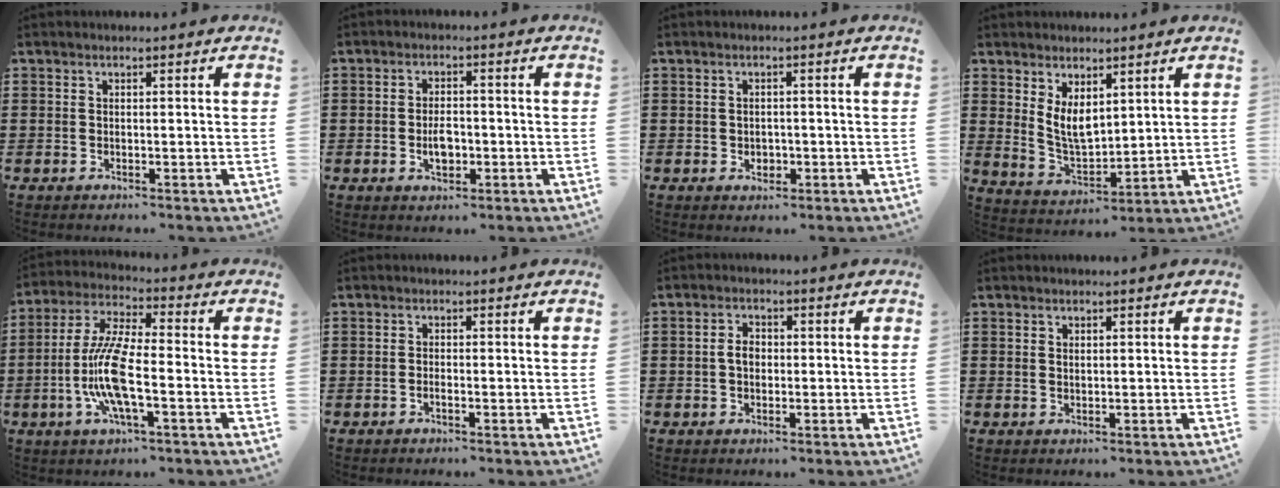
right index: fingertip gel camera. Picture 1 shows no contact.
{"total": 3.8, "force": [-0.8, 2.1, 3.1], "torque": [-0.049, -0.002, -0.015]}
{"total": 1.4, "force": [-0.3, 1.2, 0.7], "torque": [-0.016, 0.002, -0.006]}
{"total": 5.7, "force": [2.8, 3.2, 3.8], "torque": [-0.083, -0.004, 0.055]}
{"total": 10.3, "force": [-2.7, 2.5, 9.6], "torque": [-0.221, -0.018, -0.059]}
{"total": 0.8, "force": [-0.6, -0.1, 0.5], "torque": [-0.014, -0.007, -0.008]}
{"total": 2.5, "force": [-0.1, 1.6, 1.9], "torque": [-0.037, 0.006, -0.003]}
{"total": 0.6, "force": [0.4, 0.4, 0.2], "torque": [-0.005, 0.002, 0.007]}